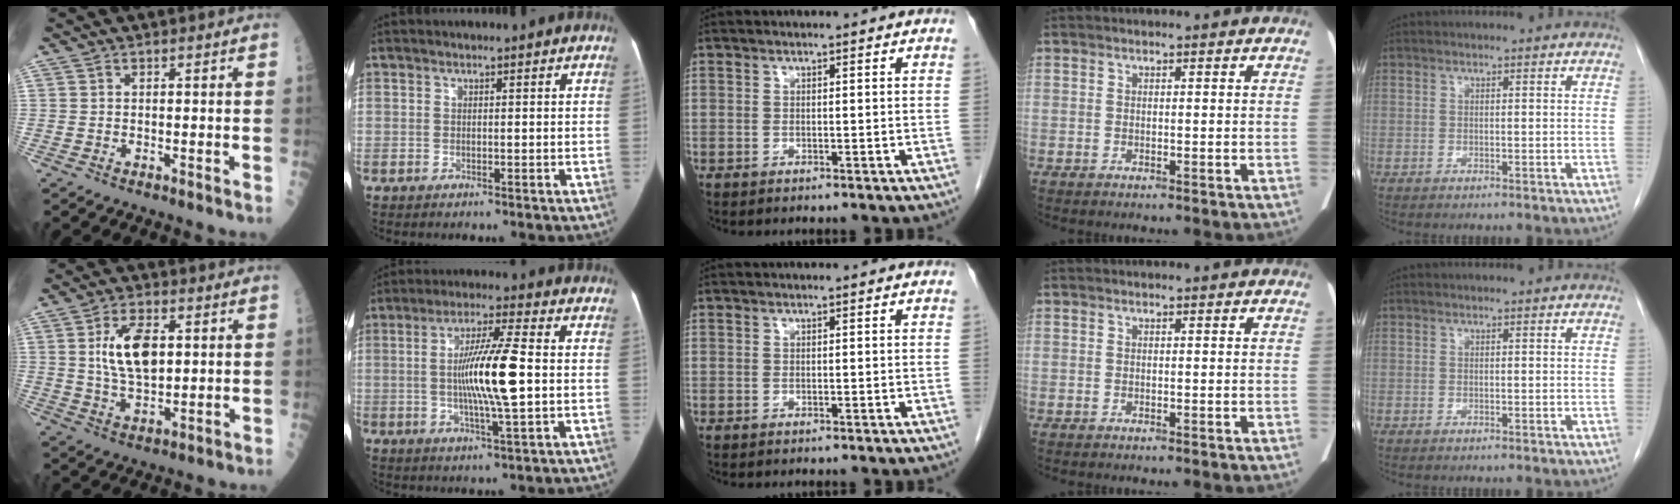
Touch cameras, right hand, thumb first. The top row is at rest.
{"thumb": {"total": 10.7, "force": [2.1, 5.4, 9.0], "torque": [-0.151, -0.006, 0.041]}, "index": {"total": 11.7, "force": [-0.3, 0.7, 11.6], "torque": [-0.215, 0.003, -0.007]}}